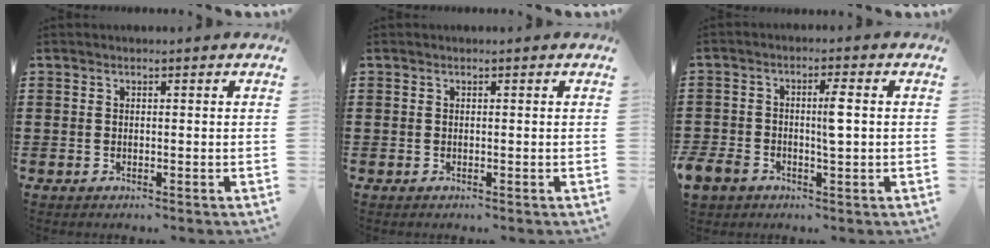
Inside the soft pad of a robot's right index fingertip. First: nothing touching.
{"total": 0.0}
{"total": 4.8, "force": [-0.9, 2.2, 4.1], "torque": [-0.095, 0.000, -0.024]}